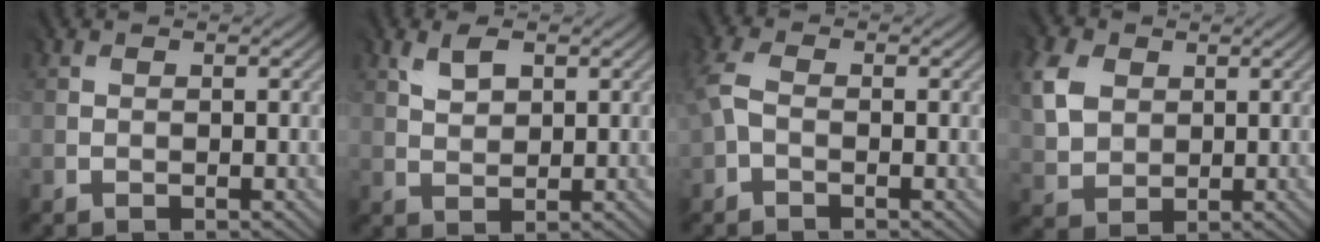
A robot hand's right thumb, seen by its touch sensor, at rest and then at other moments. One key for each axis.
{"total": 2.8, "fx": 1.7, "fy": 1.5, "fz": 1.5, "tx": -0.038, "ty": 0.003, "tz": 0.035}
{"total": 3.4, "fx": -0.4, "fy": 2.1, "fz": 2.6, "tx": -0.077, "ty": 0.006, "tz": -0.017}
{"total": 5.4, "fx": 1.9, "fy": 4.5, "fz": 2.5, "tx": -0.089, "ty": 0.007, "tz": 0.035}